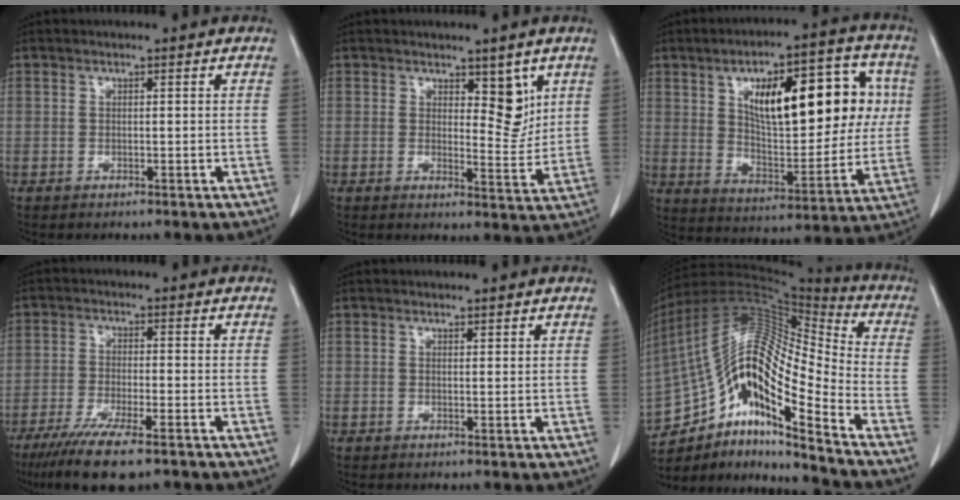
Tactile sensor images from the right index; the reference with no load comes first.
{"total": 5.4, "force": [2.9, 2.3, 3.9], "torque": [-0.048, -0.011, 0.042]}
{"total": 21.6, "force": [5.9, 8.0, 19.1], "torque": [-0.288, 0.033, 0.094]}
{"total": 10.5, "force": [-7.4, 1.3, 7.3], "torque": [-0.120, -0.025, -0.117]}
{"total": 0.5, "force": [0.5, 0.0, 0.1], "torque": [-0.004, -0.003, 0.009]}
{"total": 19.6, "force": [-11.7, 3.4, 15.4], "torque": [-0.304, 0.036, -0.208]}